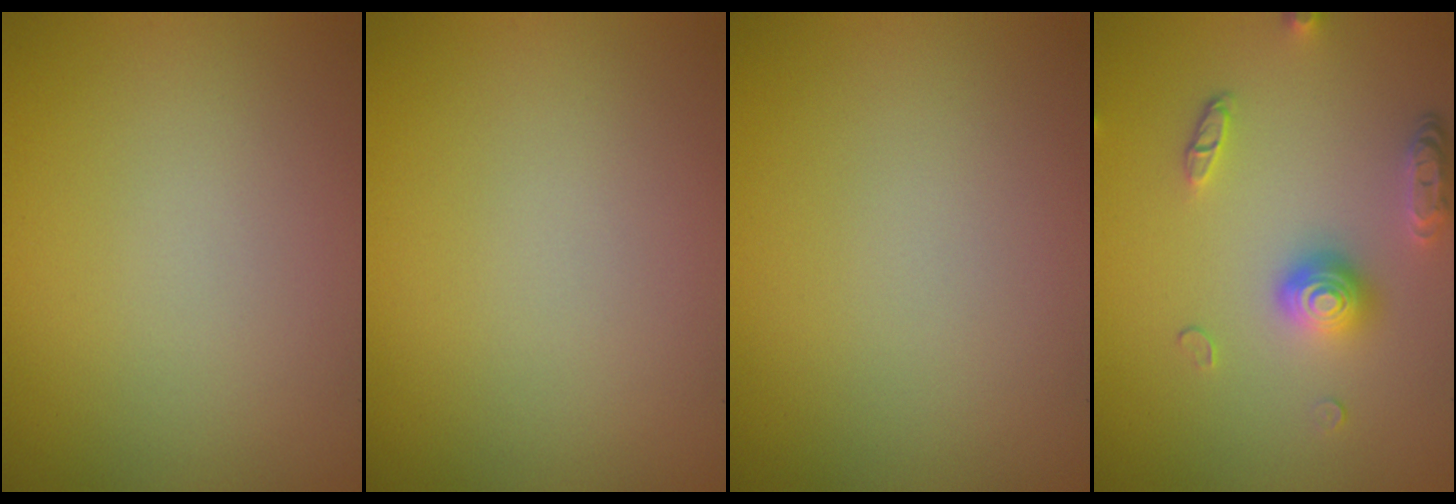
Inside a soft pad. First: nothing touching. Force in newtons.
{"total": 0.0}
{"total": 0.0}
{"total": 3.6, "press": 3.0, "slide": 2.0}